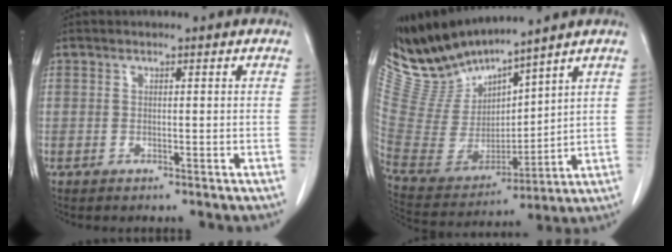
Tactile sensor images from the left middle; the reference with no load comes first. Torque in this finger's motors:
{"motor_torque": [0.30, -0.67, -0.04, -0.01]}